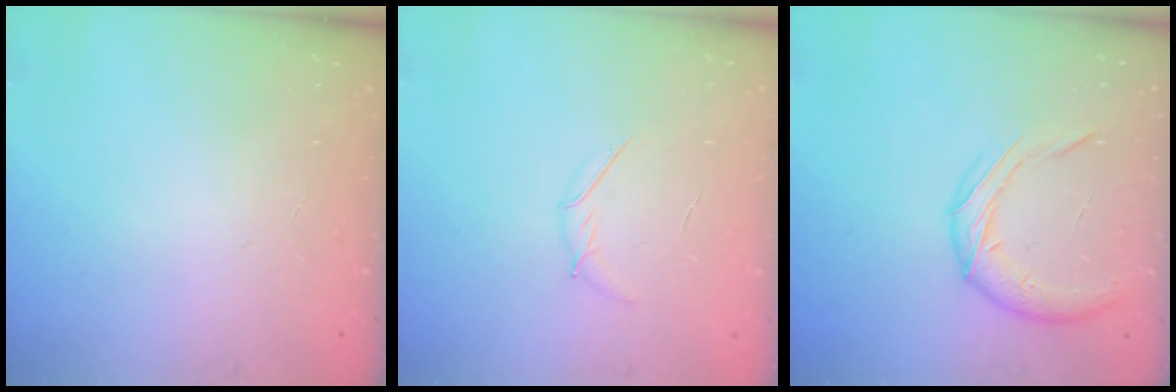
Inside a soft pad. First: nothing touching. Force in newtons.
{"total": 4.1, "press": 4.0, "slide": 1.0}
{"total": 10.8, "press": 10.8, "slide": 0.4}